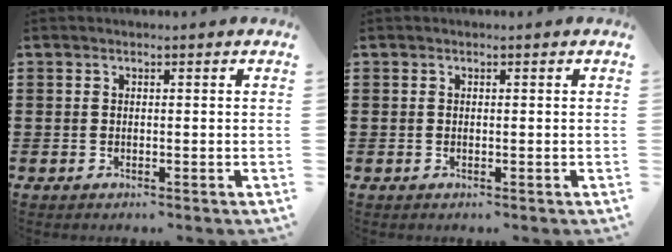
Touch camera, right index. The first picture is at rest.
{"total": 0.0}